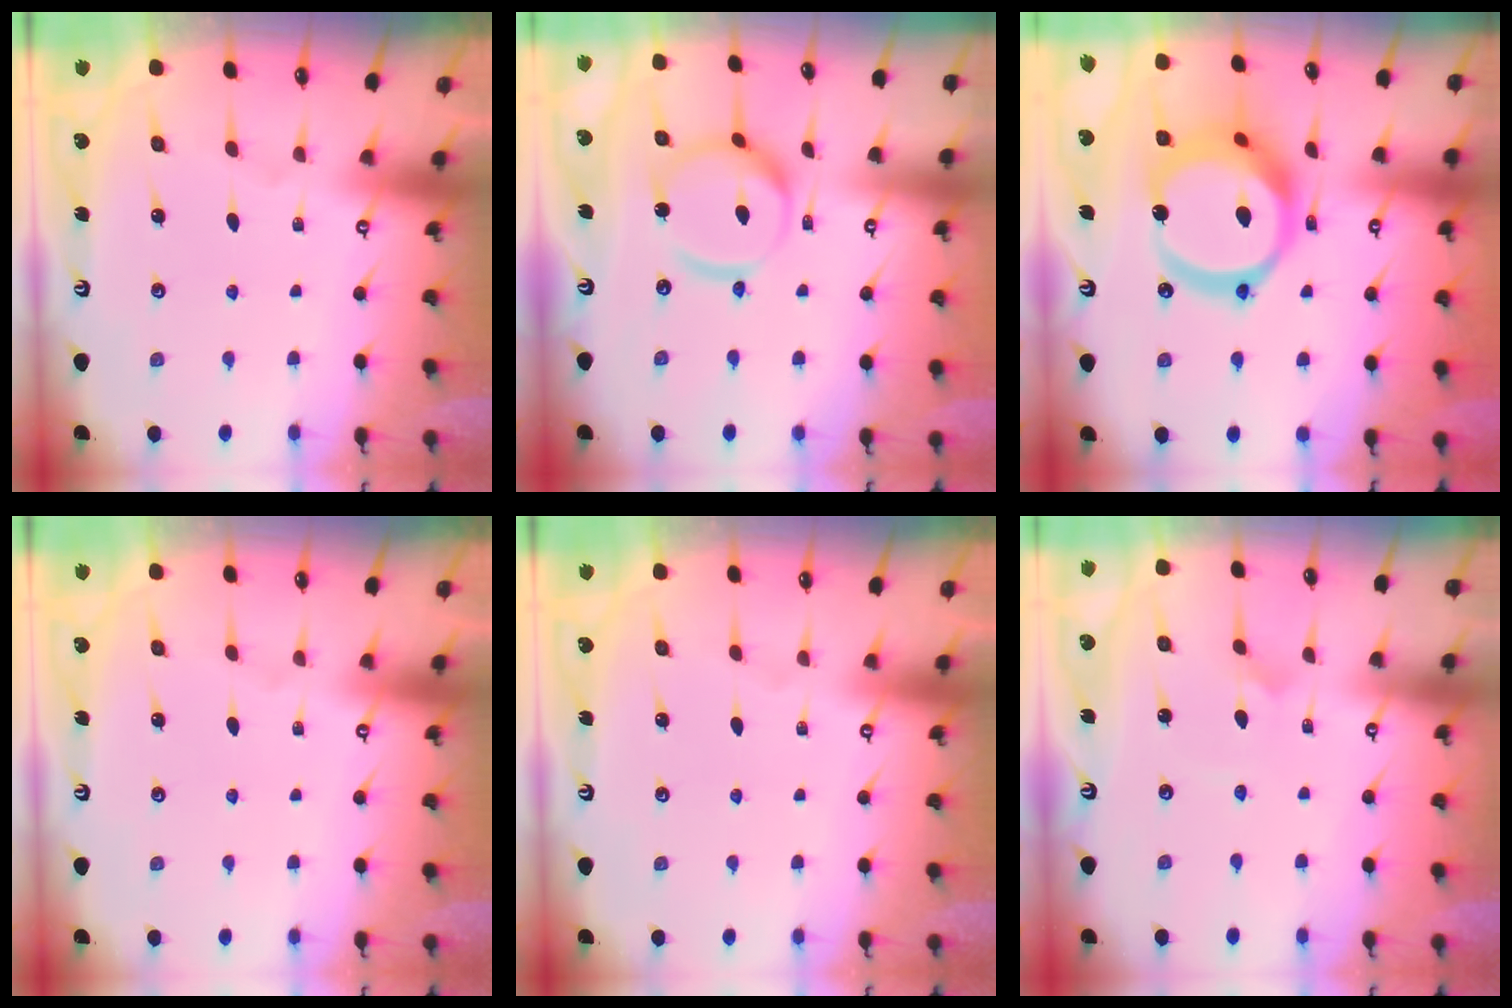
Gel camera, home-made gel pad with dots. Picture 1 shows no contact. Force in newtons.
{"total": 13.6, "press": 13.5, "slide": 1.2}
{"total": 19.8, "press": 19.7, "slide": 2.6}
{"total": 0.0}
{"total": 0.0}
{"total": 2.1, "press": 2.1, "slide": 0.1}